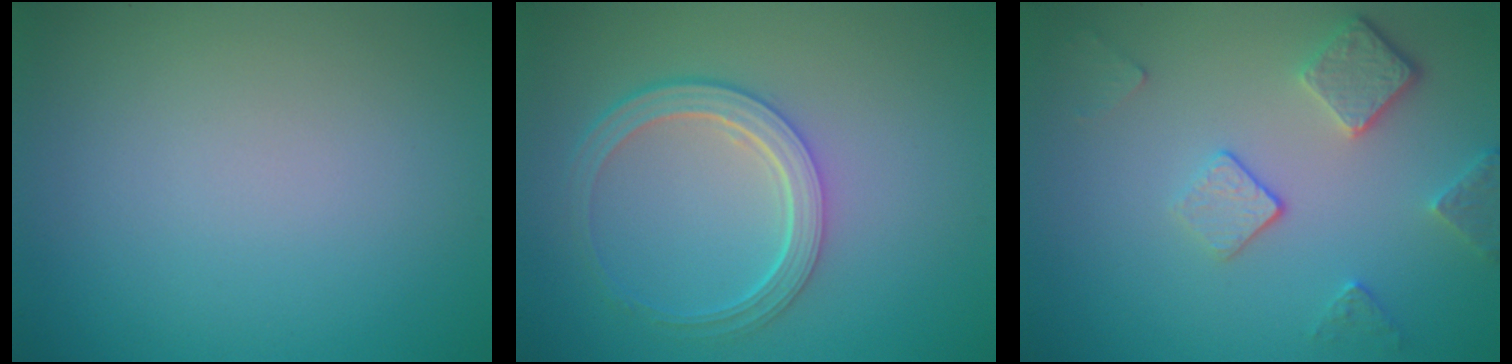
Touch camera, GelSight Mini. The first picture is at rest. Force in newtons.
{"total": 4.4, "press": 3.4, "slide": 2.8}
{"total": 3.8, "press": 2.9, "slide": 2.4}